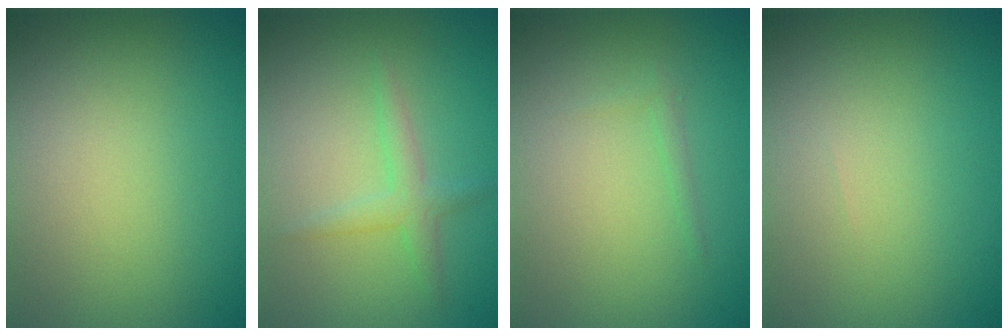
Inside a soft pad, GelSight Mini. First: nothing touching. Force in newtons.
{"total": 1.8, "press": 1.8, "slide": 0.1}
{"total": 0.7, "press": 0.7, "slide": 0.0}
{"total": 0.0}